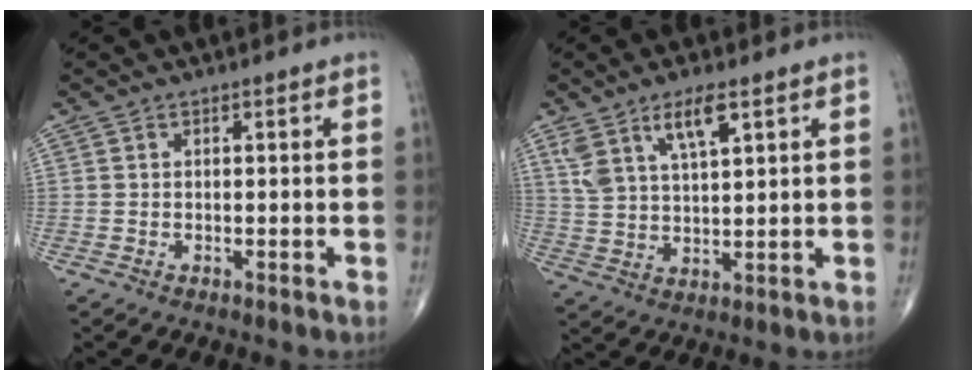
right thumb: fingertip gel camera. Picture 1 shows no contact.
{"total": 8.0, "force": [4.6, 2.6, 6.0], "torque": [-0.115, -0.017, 0.092]}